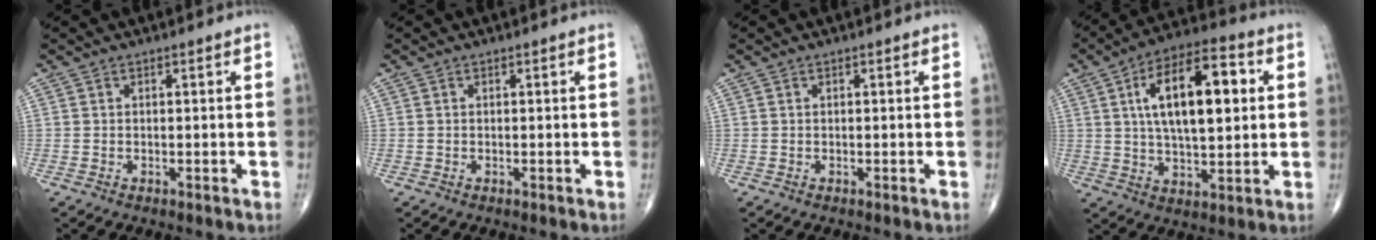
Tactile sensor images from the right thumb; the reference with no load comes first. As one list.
[{"total": 0.0}, {"total": 0.0}, {"total": 17.7, "force": [3.8, 7.8, 15.4], "torque": [-0.237, 0.010, 0.058]}]